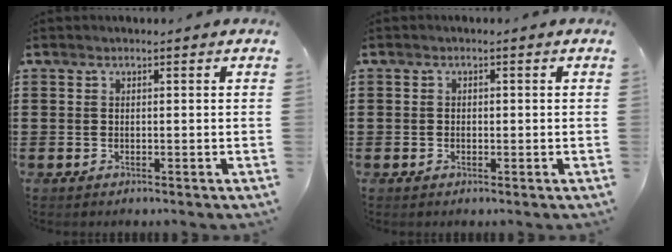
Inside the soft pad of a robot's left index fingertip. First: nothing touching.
{"total": 0.7, "force": [-0.1, 0.6, 0.4], "torque": [-0.009, 0.003, -0.002]}